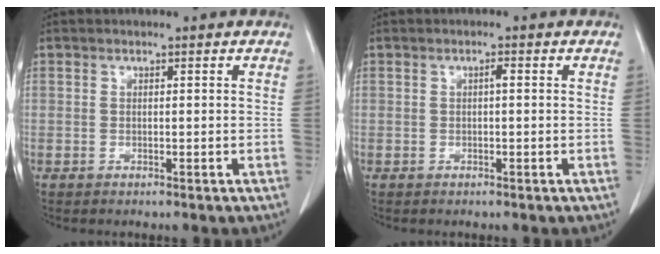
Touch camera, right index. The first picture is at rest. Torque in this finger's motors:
{"motor_torque": [0.19, 0.13, 0.04, 0.03]}